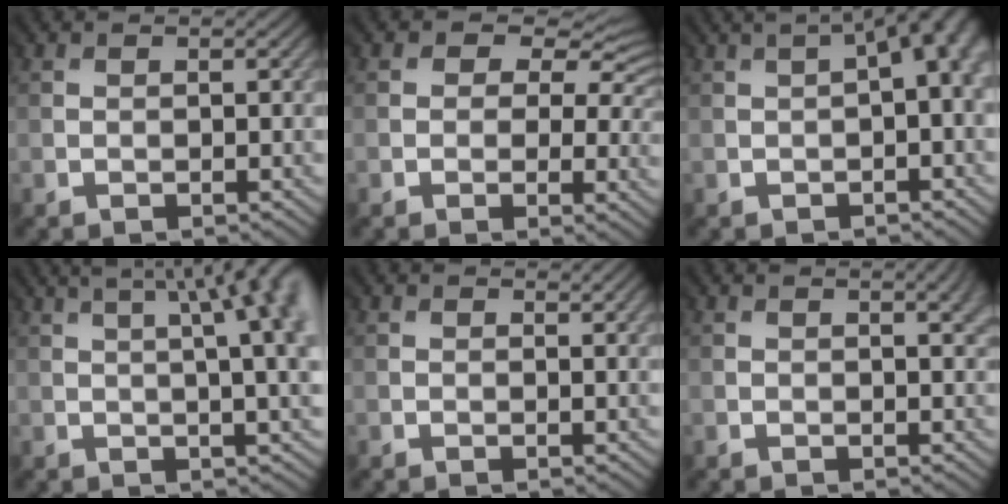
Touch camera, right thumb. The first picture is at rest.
{"total": 7.4, "force": [1.8, 5.0, 5.1], "torque": [-0.061, 0.000, 0.035]}
{"total": 5.9, "force": [0.3, 2.1, 5.5], "torque": [-0.065, 0.013, 0.006]}
{"total": 15.3, "force": [4.6, 5.3, 13.6], "torque": [-0.132, 0.067, 0.059]}
{"total": 1.0, "force": [0.6, -0.1, 0.8], "torque": [-0.016, 0.001, 0.010]}
{"total": 2.9, "force": [0.6, 0.8, 2.8], "torque": [-0.026, 0.005, 0.010]}